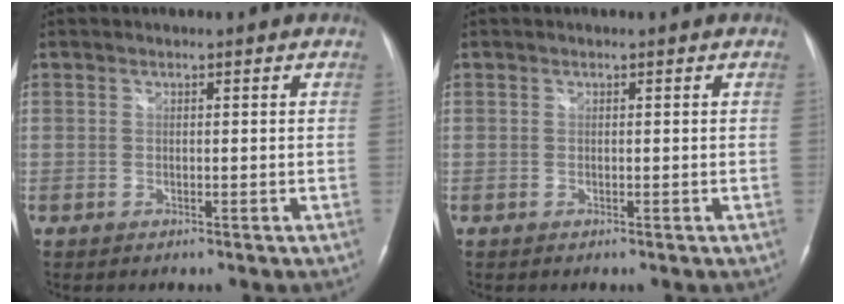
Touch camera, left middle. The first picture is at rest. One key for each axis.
{"total": 0.0}